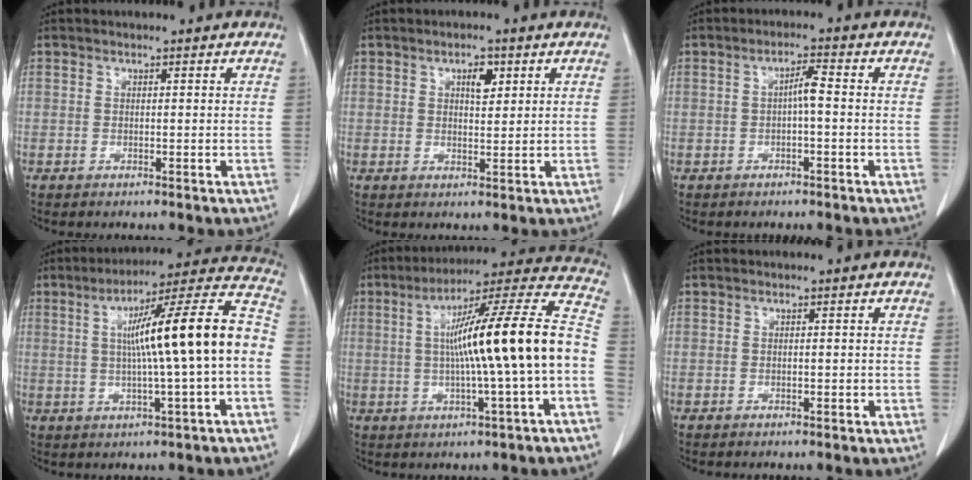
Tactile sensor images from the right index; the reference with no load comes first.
{"total": 3.8, "force": [1.6, 1.7, 2.9], "torque": [-0.051, 0.003, 0.028]}
{"total": 3.2, "force": [-0.1, 0.7, 3.1], "torque": [-0.059, 0.011, 0.001]}
{"total": 17.9, "force": [0.1, 0.8, 17.9], "torque": [-0.267, 0.036, 0.000]}
{"total": 20.4, "force": [-0.9, 0.6, 20.4], "torque": [-0.299, 0.038, -0.016]}
{"total": 0.9, "force": [-0.1, 0.5, 0.7], "torque": [-0.022, 0.003, 0.001]}